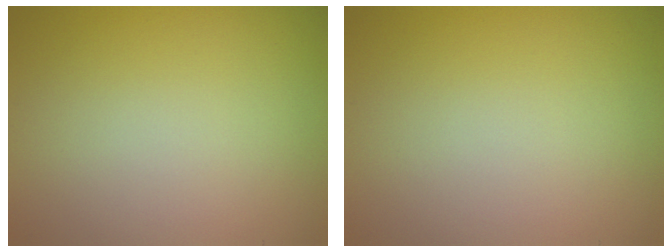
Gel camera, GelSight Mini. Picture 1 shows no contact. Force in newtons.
{"total": 0.0}